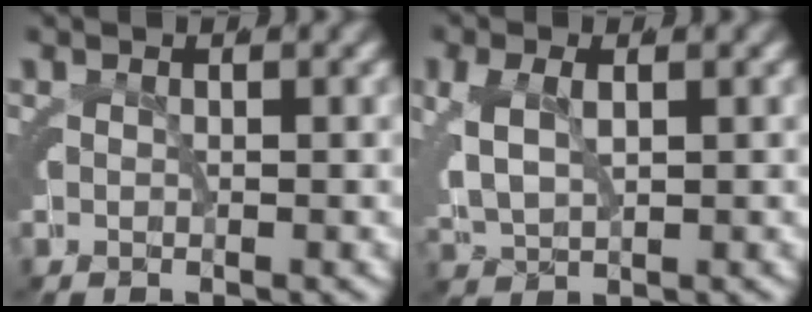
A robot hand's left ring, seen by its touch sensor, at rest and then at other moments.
{"total": 4.6, "force": [0.0, 3.9, 2.4], "torque": [-0.072, -0.013, 0.003]}